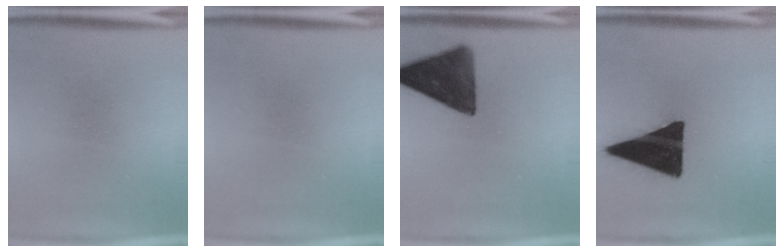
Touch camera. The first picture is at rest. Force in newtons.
{"total": 0.0}
{"total": 13.2}
{"total": 19.9}